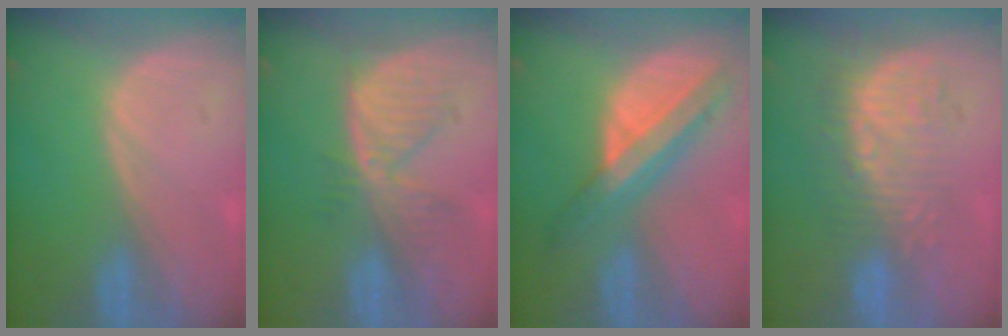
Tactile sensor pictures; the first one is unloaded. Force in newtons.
{"total": 6.5, "press": 6.2, "slide": 2.1}
{"total": 8.3, "press": 7.0, "slide": 4.4}
{"total": 9.0, "press": 8.4, "slide": 3.3}